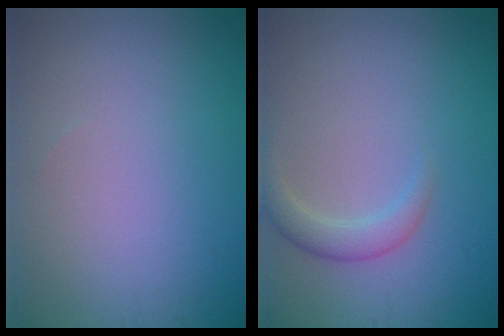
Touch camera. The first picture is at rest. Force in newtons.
{"total": 2.0, "press": 2.0, "slide": 0.1}